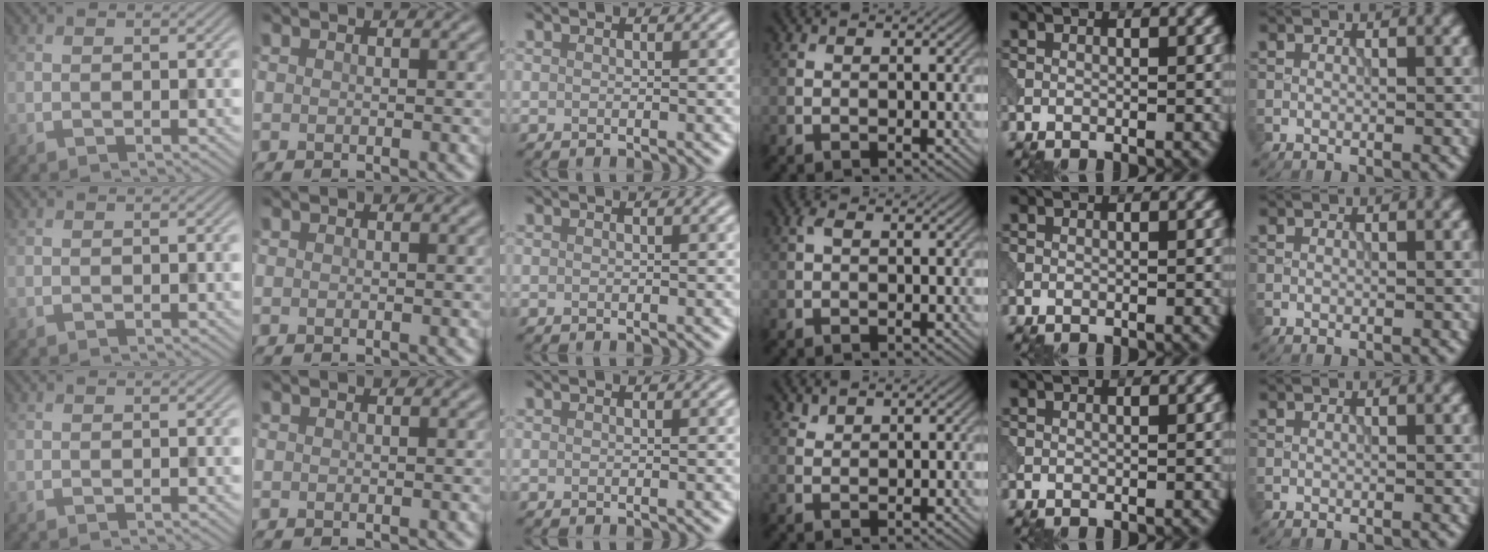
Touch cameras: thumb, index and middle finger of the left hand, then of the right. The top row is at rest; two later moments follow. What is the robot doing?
{"motion": "open", "object": "sandwich press"}